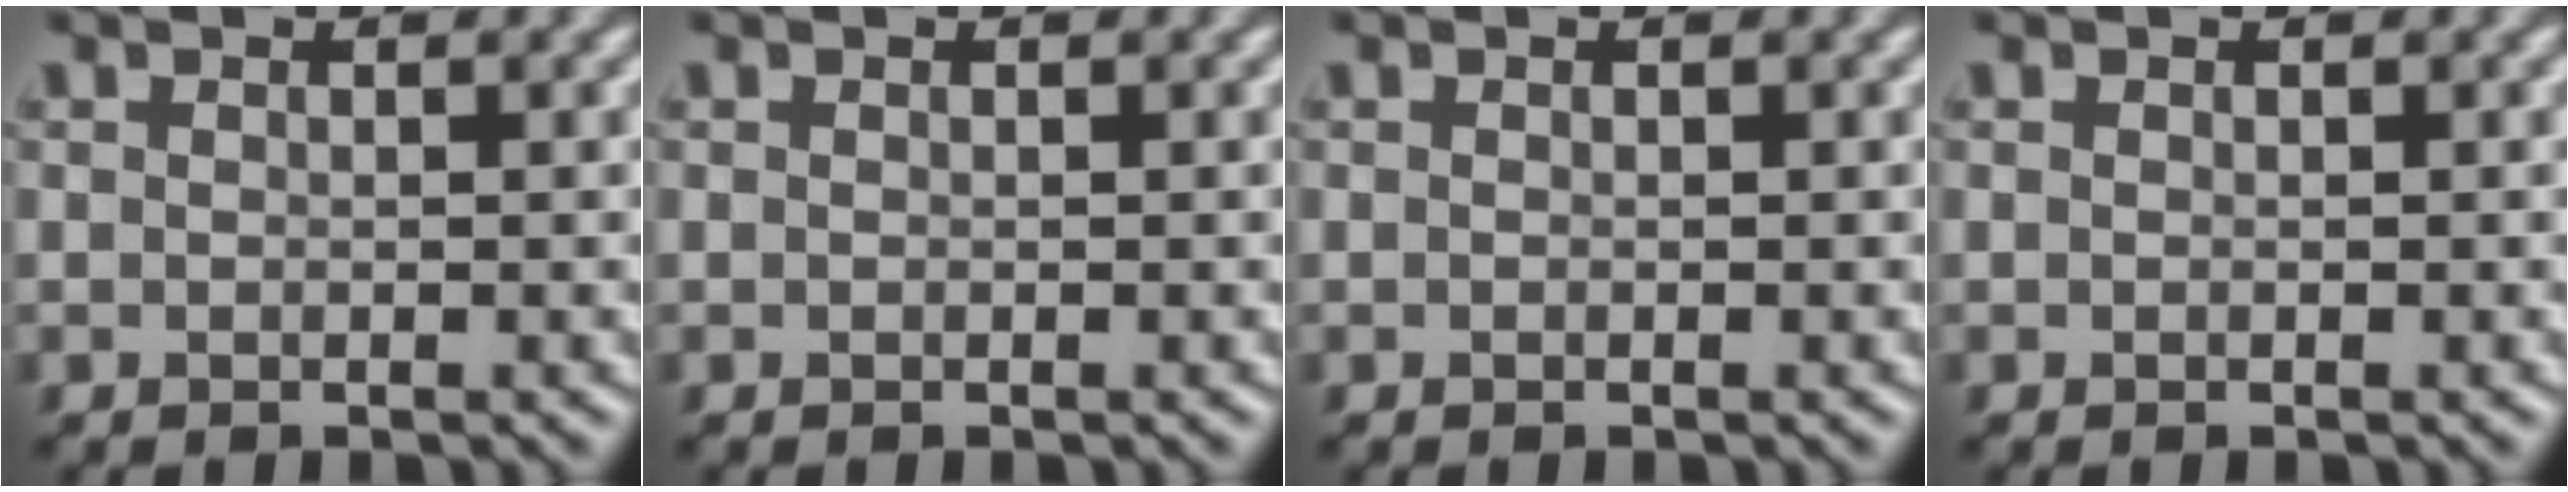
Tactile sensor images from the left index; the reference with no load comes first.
{"total": 0.0}
{"total": 0.0}
{"total": 0.0}